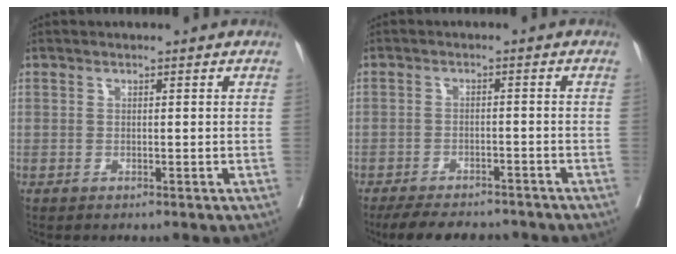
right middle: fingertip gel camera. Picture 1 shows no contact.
{"total": 10.4, "force": [-9.1, 3.1, 3.8], "torque": [-0.057, -0.004, -0.125]}